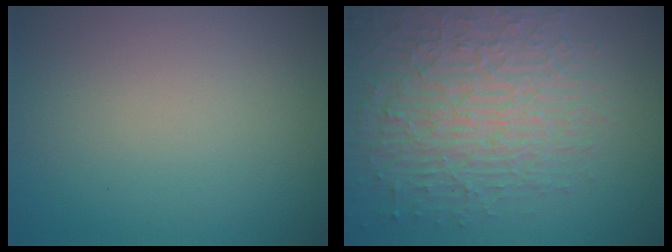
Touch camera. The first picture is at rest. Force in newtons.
{"total": 7.0, "press": 5.3, "slide": 4.5}